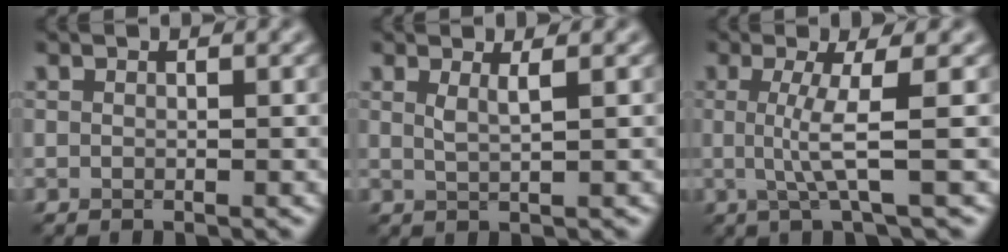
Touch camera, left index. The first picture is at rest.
{"total": 1.5, "force": [0.7, 0.4, 1.3], "torque": [-0.017, -0.003, 0.008]}
{"total": 3.9, "force": [0.1, 0.6, 3.8], "torque": [-0.074, -0.002, -0.001]}